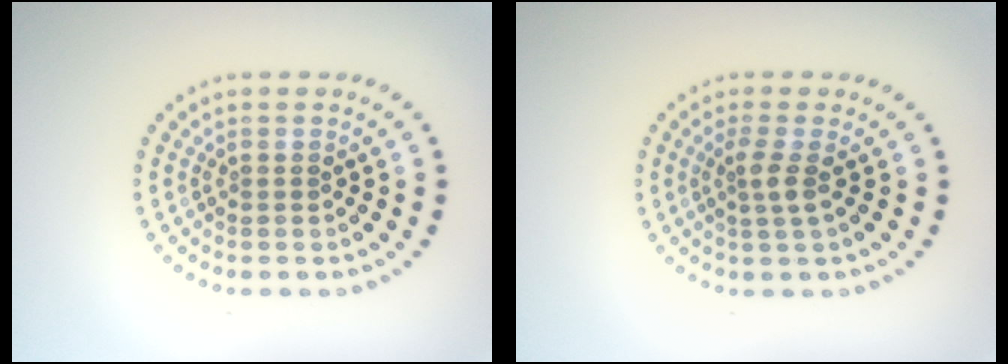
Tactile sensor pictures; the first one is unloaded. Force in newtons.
{"total": 2.0, "press": 1.4, "slide": 1.4}